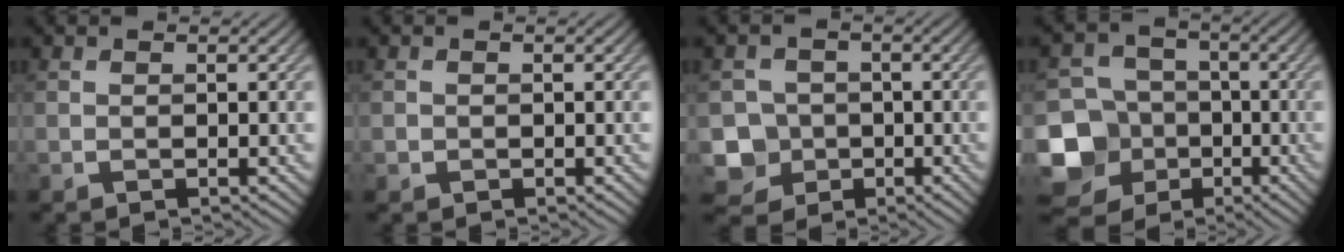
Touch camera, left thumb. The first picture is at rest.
{"total": 0.7, "force": [-0.2, 0.7, 0.0], "torque": [0.001, -0.005, -0.006]}
{"total": 6.4, "force": [-2.1, 5.8, 1.5], "torque": [-0.038, -0.013, -0.066]}
{"total": 15.2, "force": [-5.8, 13.3, 4.7], "torque": [-0.172, -0.042, -0.112]}